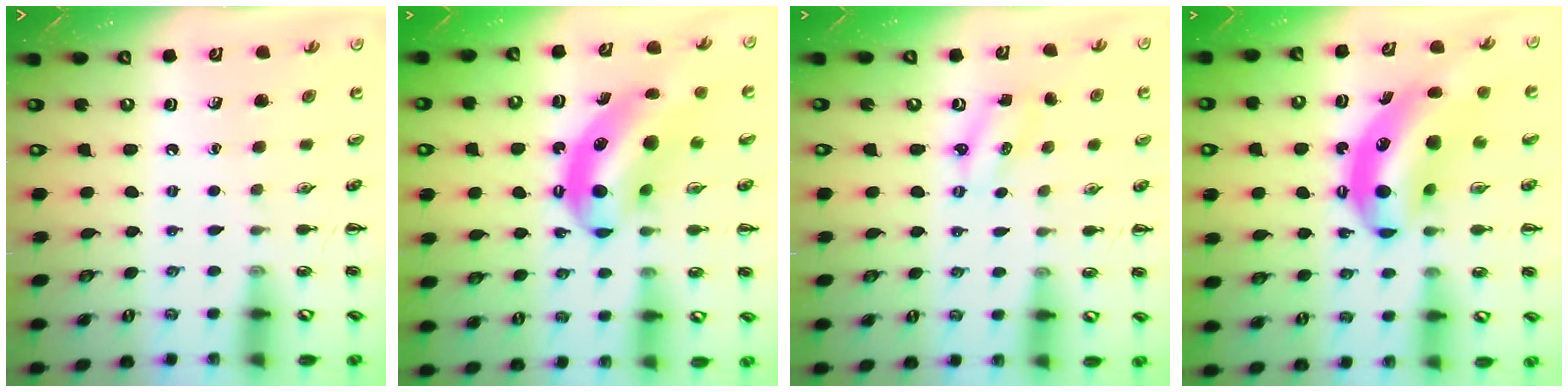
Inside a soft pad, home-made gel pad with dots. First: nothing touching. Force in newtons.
{"total": 13.2, "press": 12.8, "slide": 3.2}
{"total": 2.0, "press": 1.9, "slide": 0.6}
{"total": 11.6, "press": 11.1, "slide": 3.3}